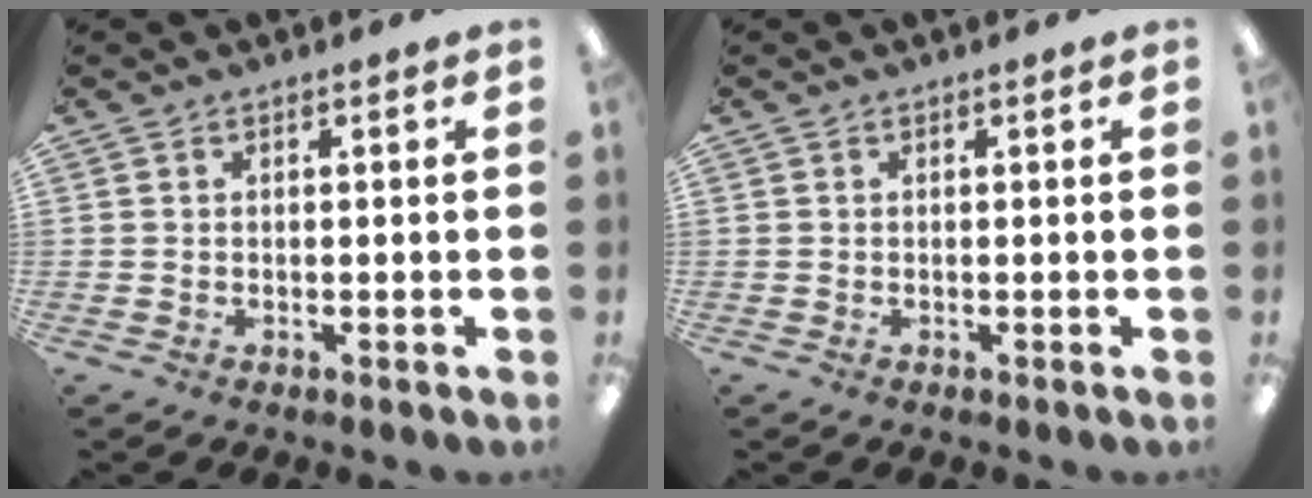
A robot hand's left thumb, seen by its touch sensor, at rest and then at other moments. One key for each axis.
{"total": 0.0}